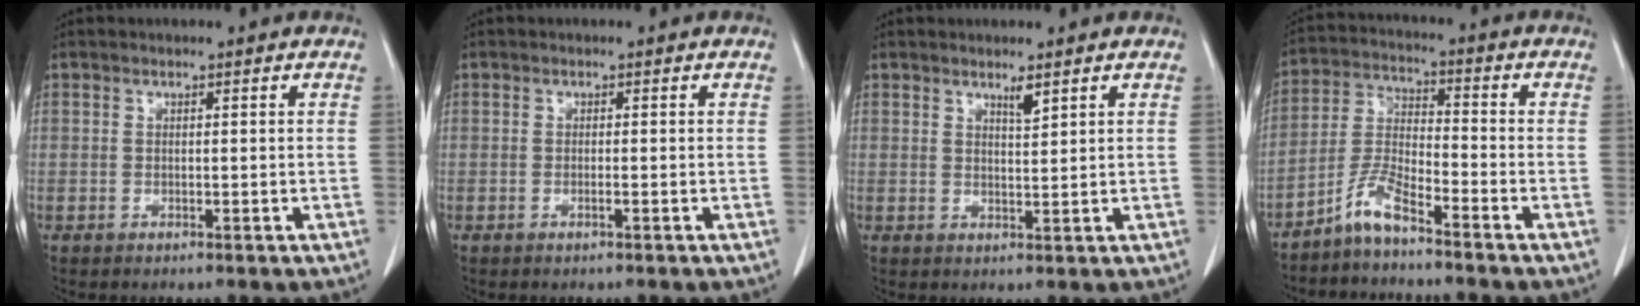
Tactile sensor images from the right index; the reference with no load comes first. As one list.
[{"total": 0.6, "force": [-0.3, -0.1, 0.5], "torque": [-0.011, 0.000, -0.005]}, {"total": 1.9, "force": [1.4, 0.1, 1.2], "torque": [-0.025, -0.005, 0.028]}, {"total": 6.0, "force": [-4.8, 0.6, 3.5], "torque": [-0.084, -0.010, -0.102]}]